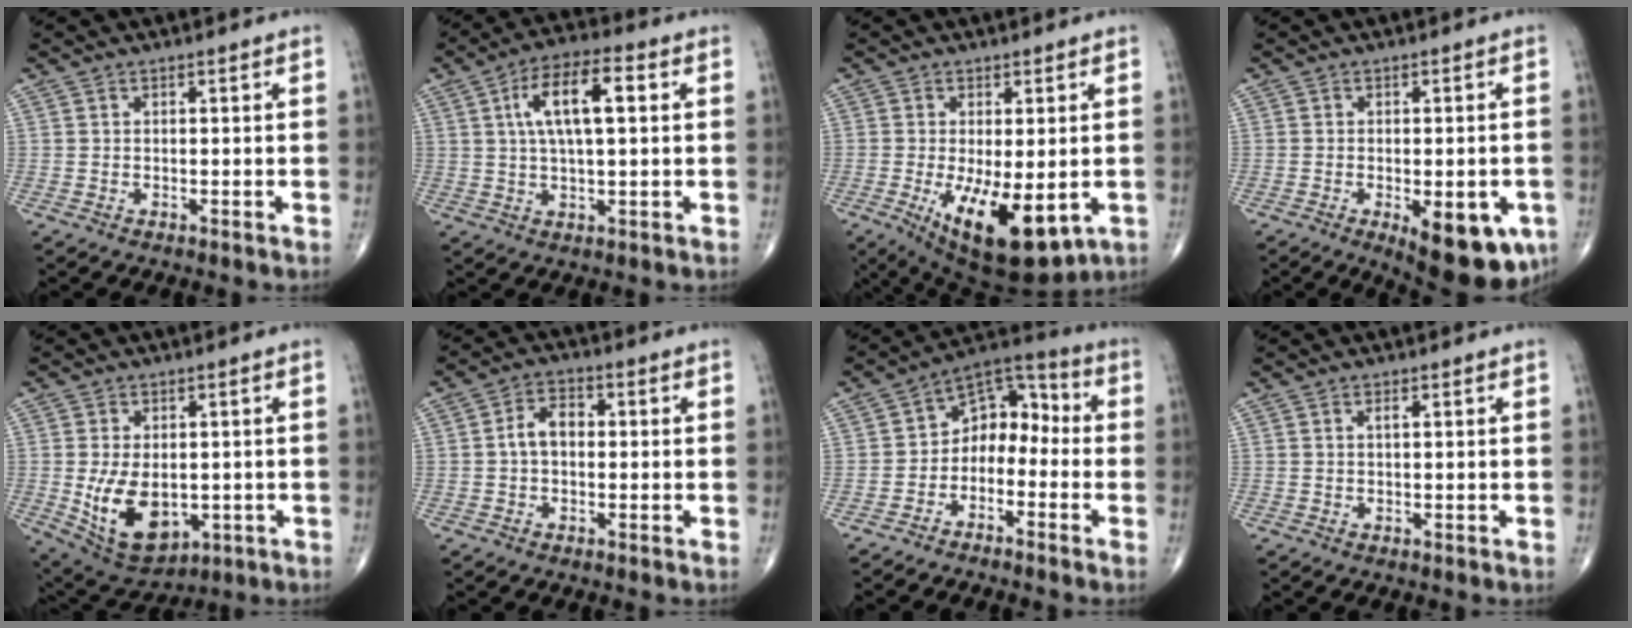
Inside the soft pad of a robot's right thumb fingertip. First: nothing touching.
{"total": 11.3, "force": [2.7, 4.2, 10.1], "torque": [-0.180, 0.016, 0.042]}
{"total": 13.8, "force": [-3.8, 5.6, 12.1], "torque": [-0.189, -0.024, -0.038]}
{"total": 14.0, "force": [-5.6, 5.6, 11.6], "torque": [-0.112, 0.002, -0.059]}
{"total": 12.4, "force": [-1.9, 7.7, 9.6], "torque": [-0.144, -0.007, -0.008]}
{"total": 4.9, "force": [-0.1, 3.2, 3.7], "torque": [-0.059, 0.020, -0.010]}
{"total": 9.3, "force": [-2.7, 6.7, 5.9], "torque": [-0.061, 0.063, -0.065]}
{"total": 0.8, "force": [0.3, 0.2, 0.8], "torque": [-0.019, 0.002, 0.003]}